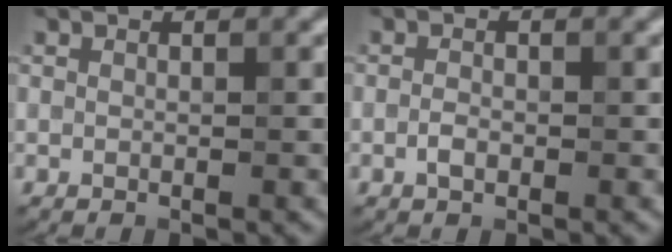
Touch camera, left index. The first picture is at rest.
{"total": 1.2, "force": [-0.5, 0.7, 0.9], "torque": [-0.016, 0.001, -0.012]}